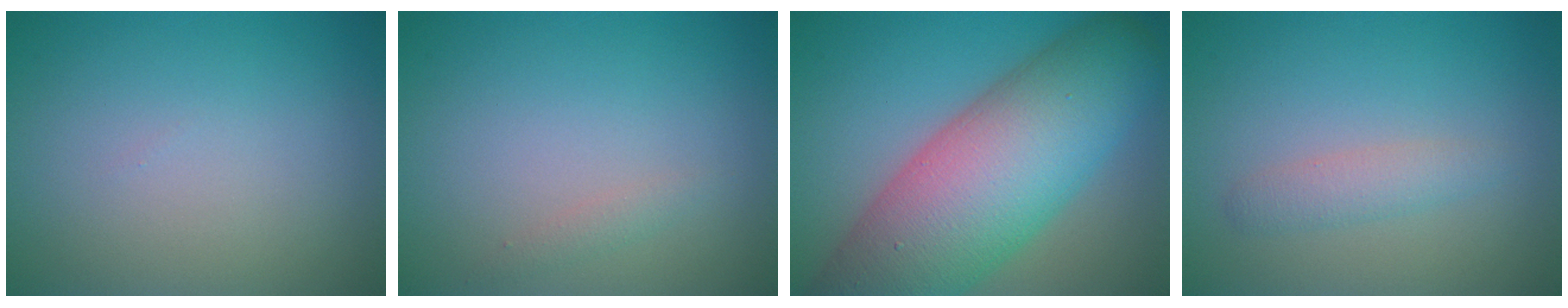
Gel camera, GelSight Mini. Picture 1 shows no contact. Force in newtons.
{"total": 0.8, "press": 0.8, "slide": 0.0}
{"total": 14.1, "press": 14.1, "slide": 0.5}
{"total": 1.8, "press": 1.8, "slide": 0.0}